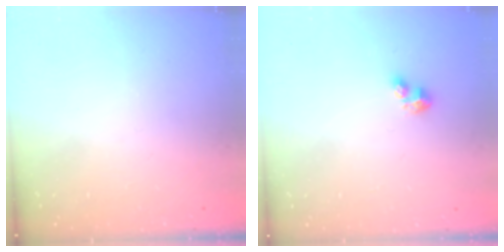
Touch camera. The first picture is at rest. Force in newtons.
{"total": 3.1, "press": 3.0, "slide": 0.5}